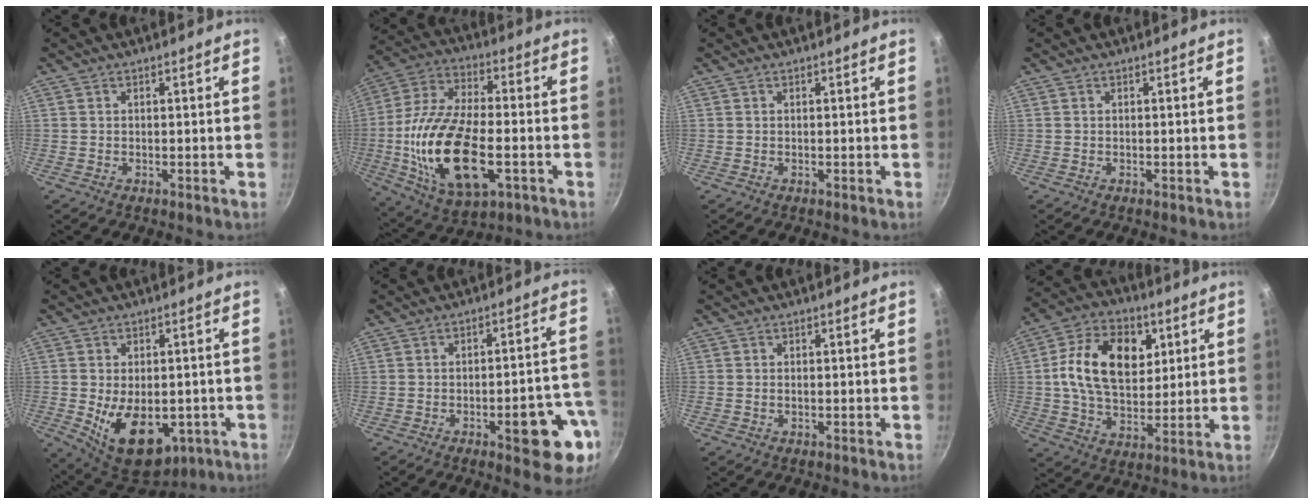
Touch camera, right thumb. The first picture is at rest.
{"total": 22.6, "force": [-4.7, 10.6, 19.4], "torque": [-0.380, 0.019, -0.094]}
{"total": 0.0}
{"total": 0.0}
{"total": 14.9, "force": [-3.6, 9.1, 11.2], "torque": [-0.138, -0.010, -0.032]}
{"total": 12.8, "force": [-5.0, 4.3, 10.9], "torque": [-0.102, 0.031, -0.060]}
{"total": 0.6, "force": [-0.1, 0.5, 0.3], "torque": [-0.005, 0.002, -0.002]}
{"total": 17.4, "force": [4.2, 11.7, 12.2], "torque": [-0.182, -0.002, 0.063]}